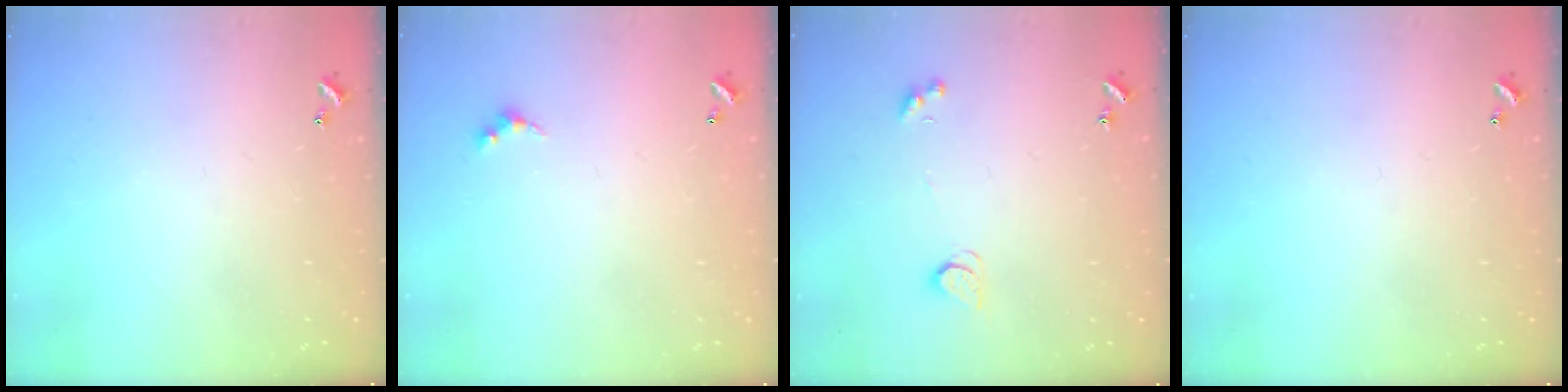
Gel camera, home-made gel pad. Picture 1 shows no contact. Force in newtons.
{"total": 2.6, "press": 2.5, "slide": 0.6}
{"total": 2.5, "press": 2.5, "slide": 0.5}
{"total": 0.0}